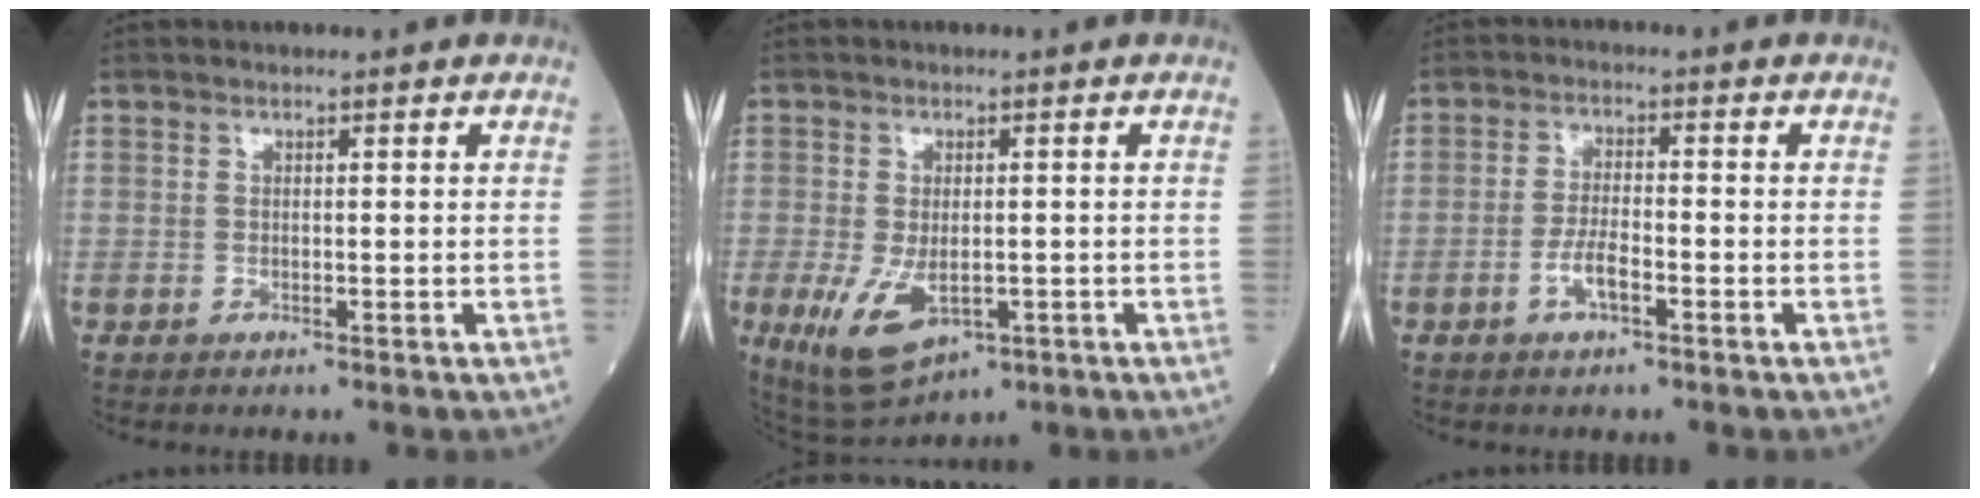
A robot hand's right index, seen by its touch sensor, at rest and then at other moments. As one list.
[{"total": 8.3, "force": [-2.8, 4.2, 6.6], "torque": [-0.131, -0.014, -0.033]}, {"total": 4.0, "force": [-1.9, 0.9, 3.4], "torque": [-0.065, 0.002, -0.037]}]